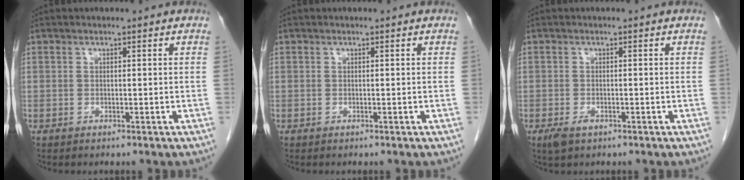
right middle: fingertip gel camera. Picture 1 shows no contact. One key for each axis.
{"total": 0.0}
{"total": 2.0, "fx": -1.1, "fy": 0.9, "fz": 1.4, "tx": -0.032, "ty": -0.003, "tz": -0.014}